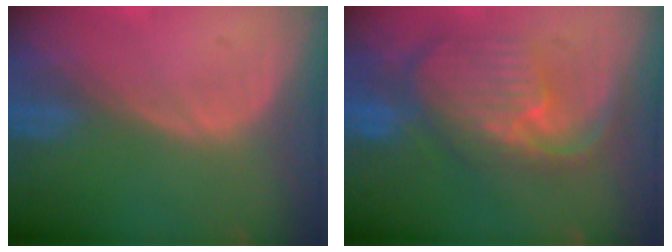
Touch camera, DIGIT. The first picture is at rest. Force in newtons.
{"total": 10.6, "press": 9.5, "slide": 4.8}